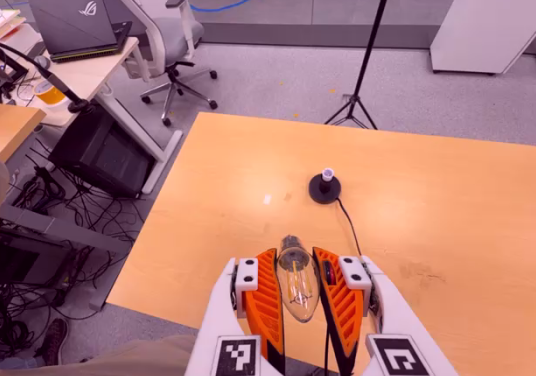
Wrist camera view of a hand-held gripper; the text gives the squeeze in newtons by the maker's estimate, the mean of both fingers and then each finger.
{"total": 20.2, "left": 21.7, "right": 18.8}